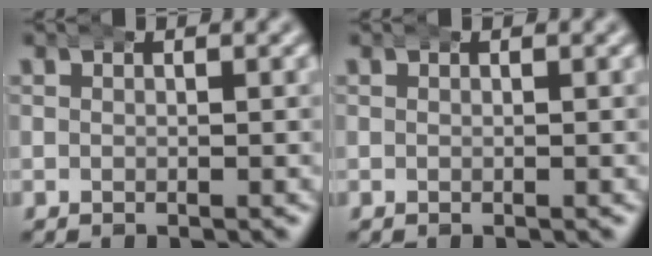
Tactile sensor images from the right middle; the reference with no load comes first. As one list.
[{"total": 0.0}]